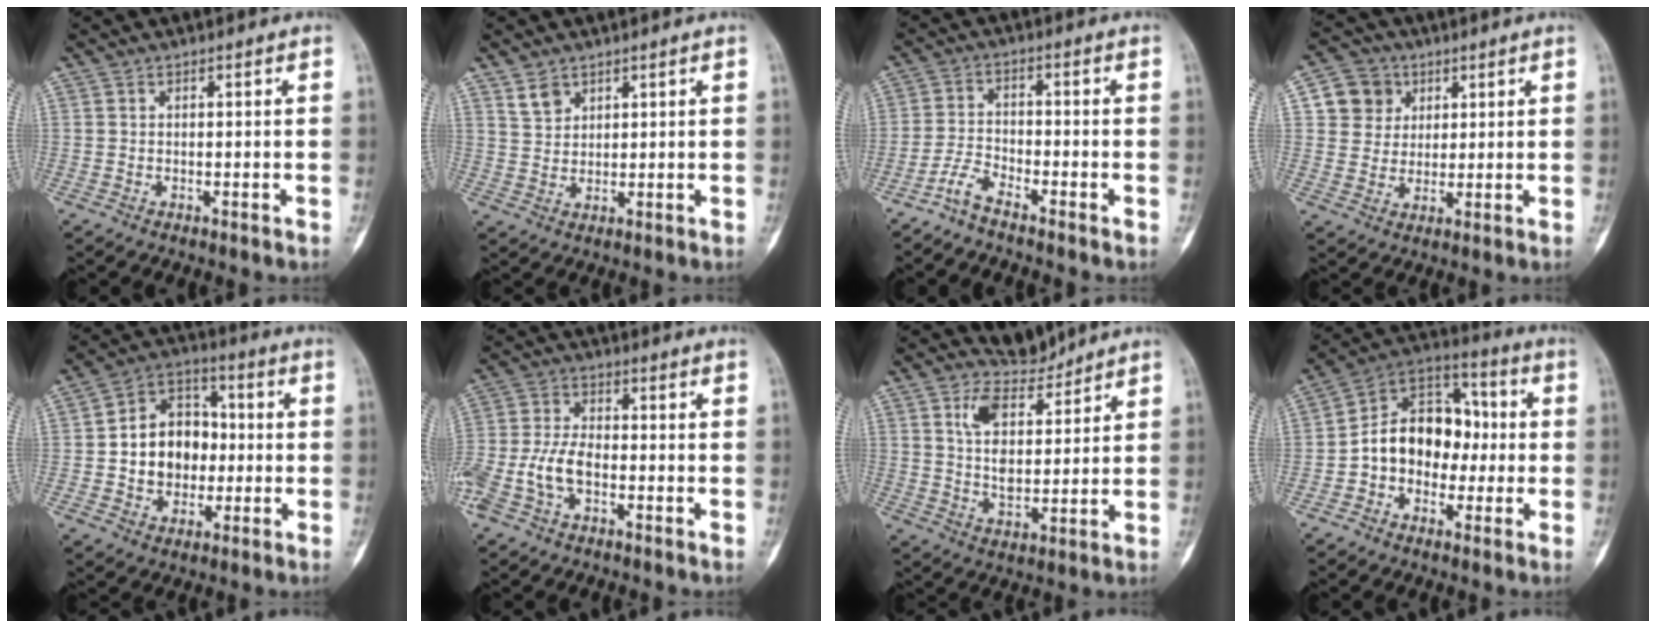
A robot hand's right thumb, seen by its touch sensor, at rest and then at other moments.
{"total": 3.5, "force": [2.4, 2.3, 1.1], "torque": [-0.007, -0.015, 0.051]}
{"total": 4.0, "force": [-3.5, 0.7, 1.7], "torque": [-0.038, 0.015, -0.077]}
{"total": 7.8, "force": [2.7, 7.0, 1.9], "torque": [0.001, -0.004, 0.045]}
{"total": 13.4, "force": [-0.6, 10.5, 8.2], "torque": [-0.085, 0.031, -0.012]}
{"total": 9.6, "force": [-3.3, 5.5, 7.2], "torque": [-0.165, 0.025, -0.066]}
{"total": 7.3, "force": [6.1, 3.2, 2.5], "torque": [-0.032, -0.050, 0.123]}
{"total": 14.8, "force": [-1.3, 11.1, 9.6], "torque": [-0.113, 0.047, -0.035]}